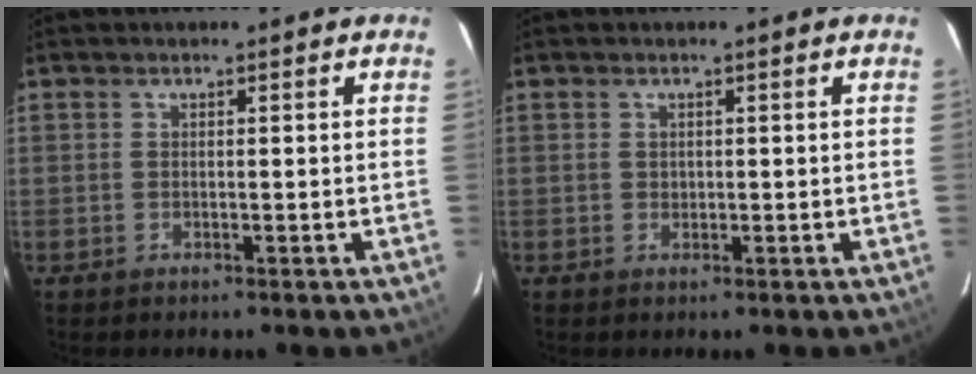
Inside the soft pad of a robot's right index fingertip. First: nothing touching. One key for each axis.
{"total": 0.8, "fx": 0.2, "fy": 0.8, "fz": 0.1, "tx": 0.001, "ty": 0.002, "tz": 0.004}